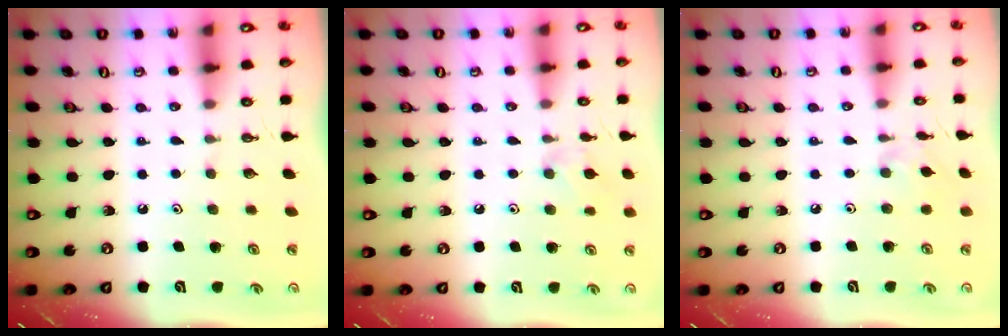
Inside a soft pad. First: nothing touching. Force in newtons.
{"total": 7.5, "press": 7.5, "slide": 0.9}
{"total": 1.8, "press": 1.7, "slide": 0.5}